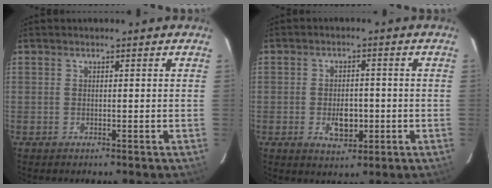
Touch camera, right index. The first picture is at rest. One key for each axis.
{"total": 5.4, "fx": -1.3, "fy": 3.4, "fz": 3.9, "tx": -0.072, "ty": -0.001, "tz": -0.015}